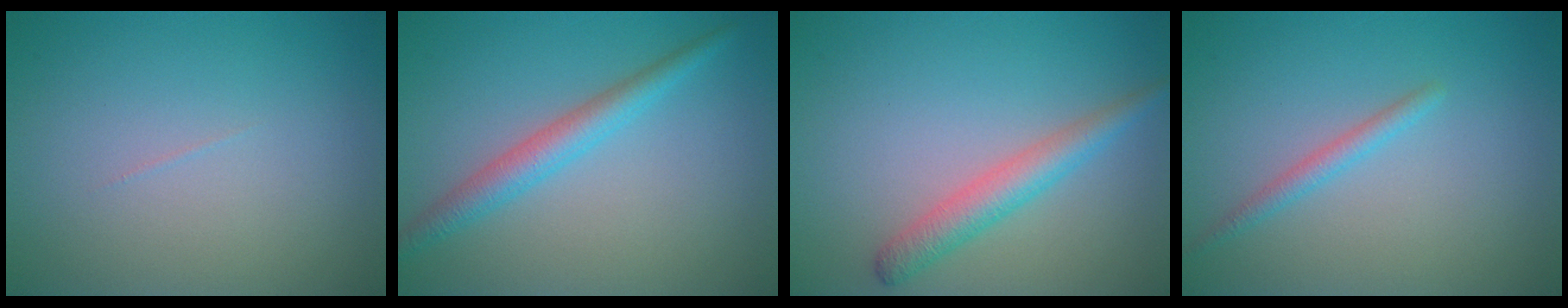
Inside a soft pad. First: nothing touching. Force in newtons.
{"total": 3.1, "press": 3.1, "slide": 0.0}
{"total": 3.1, "press": 3.1, "slide": 0.1}
{"total": 1.4, "press": 1.4, "slide": 0.1}